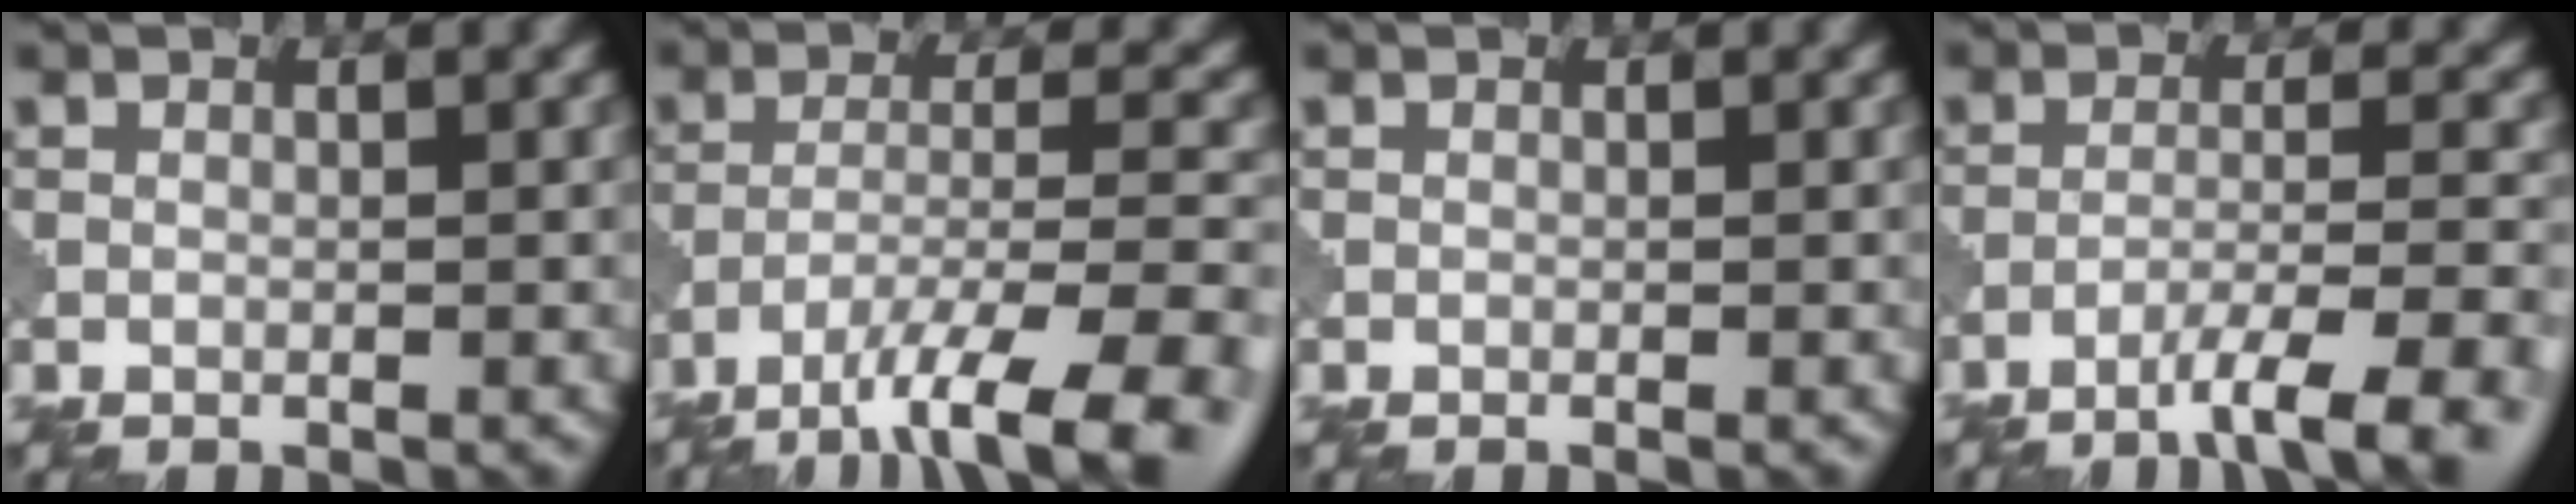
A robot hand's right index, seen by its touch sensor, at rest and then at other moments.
{"total": 11.3, "force": [-8.0, 2.7, 7.5], "torque": [-0.131, -0.008, -0.120]}
{"total": 0.0}
{"total": 7.3, "force": [-4.8, 1.2, 5.4], "torque": [-0.079, 0.006, -0.072]}